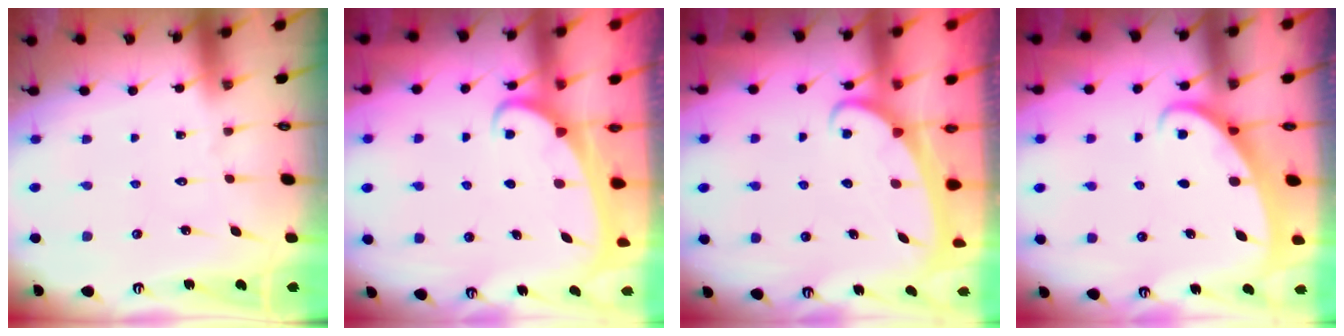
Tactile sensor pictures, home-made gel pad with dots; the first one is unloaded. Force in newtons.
{"total": 2.0, "press": 2.0, "slide": 0.2}
{"total": 2.3, "press": 2.3, "slide": 0.4}
{"total": 2.3, "press": 2.3, "slide": 0.2}